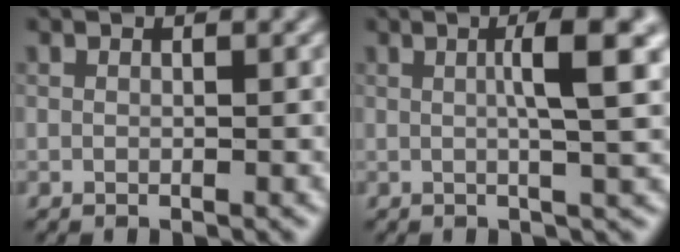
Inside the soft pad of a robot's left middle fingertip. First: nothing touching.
{"total": 5.3, "force": [1.0, 0.7, 5.2], "torque": [-0.075, 0.011, 0.013]}